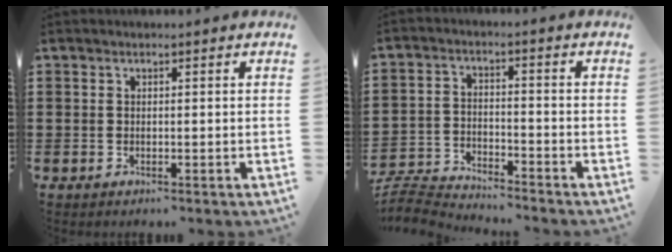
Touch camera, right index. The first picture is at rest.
{"total": 5.2, "force": [-5.2, 0.4, 0.4], "torque": [-0.029, -0.001, -0.111]}